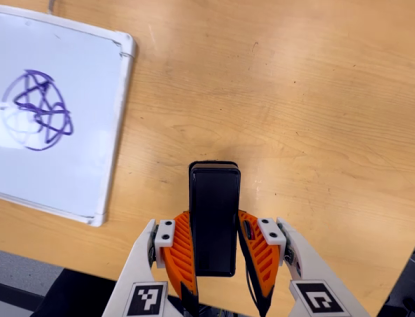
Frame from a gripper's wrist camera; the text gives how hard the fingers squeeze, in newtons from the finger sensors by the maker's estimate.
{"total": 4.0, "left": 2.4, "right": 5.6}